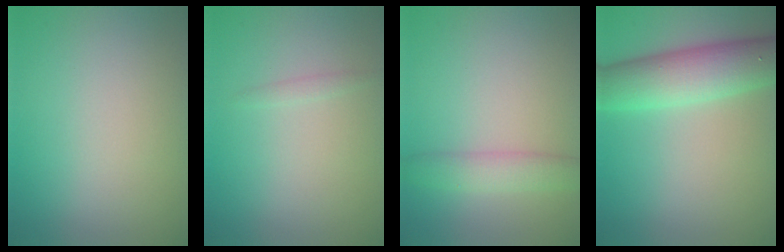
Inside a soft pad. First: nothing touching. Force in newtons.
{"total": 0.5, "press": 0.5, "slide": 0.0}
{"total": 2.7, "press": 2.7, "slide": 0.2}
{"total": 6.6, "press": 6.5, "slide": 0.2}